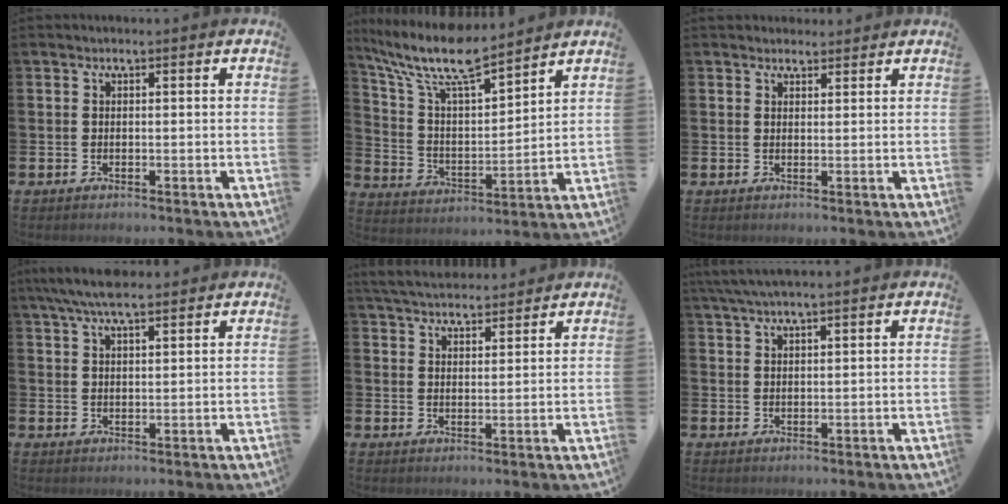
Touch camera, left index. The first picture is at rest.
{"total": 10.7, "force": [9.3, 2.1, 4.8], "torque": [-0.138, -0.050, 0.162]}
{"total": 2.2, "force": [2.0, 0.8, -0.1], "torque": [0.005, -0.005, 0.036]}
{"total": 6.0, "force": [5.1, 1.4, 2.8], "torque": [-0.059, -0.016, 0.092]}
{"total": 5.0, "force": [4.8, 1.0, 0.6], "torque": [-0.027, -0.021, 0.087]}
{"total": 3.6, "force": [3.1, 0.3, 1.8], "torque": [-0.048, 0.000, 0.059]}